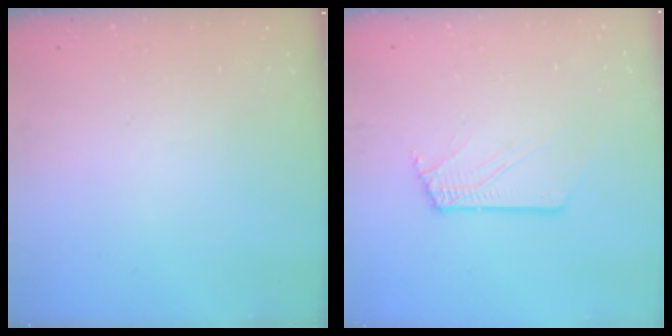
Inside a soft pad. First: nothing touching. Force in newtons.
{"total": 2.6, "press": 2.6, "slide": 0.3}